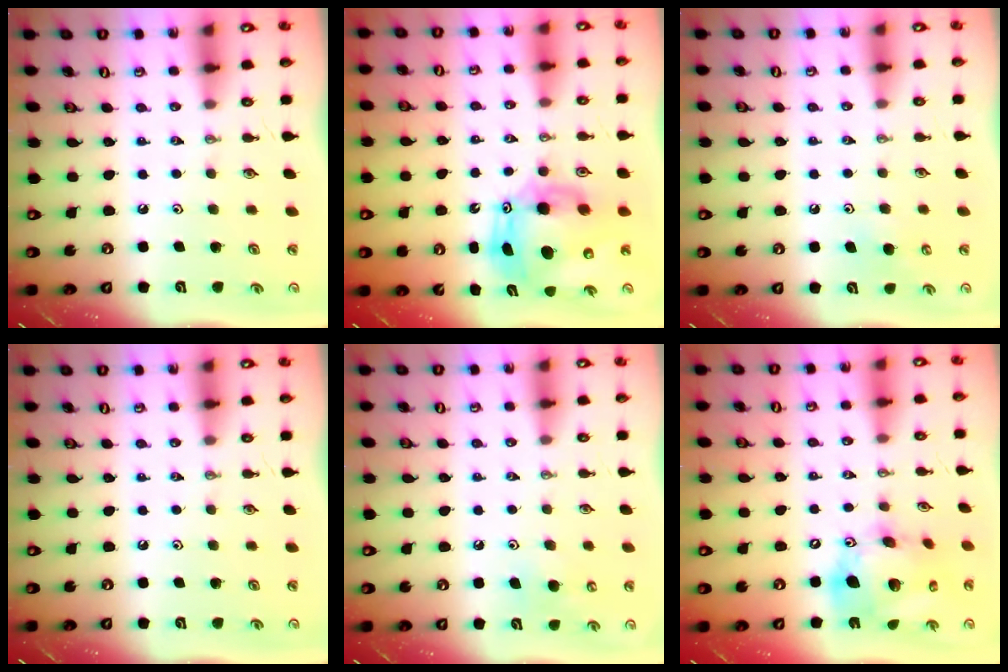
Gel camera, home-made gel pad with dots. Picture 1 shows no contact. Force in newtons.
{"total": 12.8, "press": 12.7, "slide": 1.7}
{"total": 5.5, "press": 5.5, "slide": 0.5}
{"total": 0.0}
{"total": 8.8, "press": 8.6, "slide": 1.5}
{"total": 19.3, "press": 19.0, "slide": 2.9}